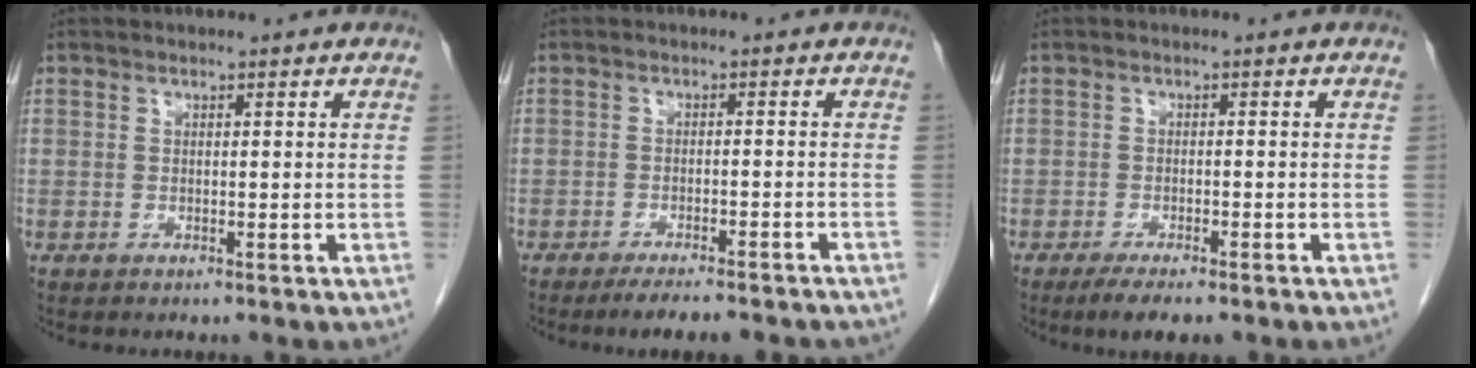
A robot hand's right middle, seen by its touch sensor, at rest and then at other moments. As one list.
[{"total": 9.1, "force": [-7.9, 1.2, 4.3], "torque": [-0.052, -0.009, -0.106]}, {"total": 4.6, "force": [-3.3, 0.9, 3.0], "torque": [-0.047, -0.010, -0.048]}]